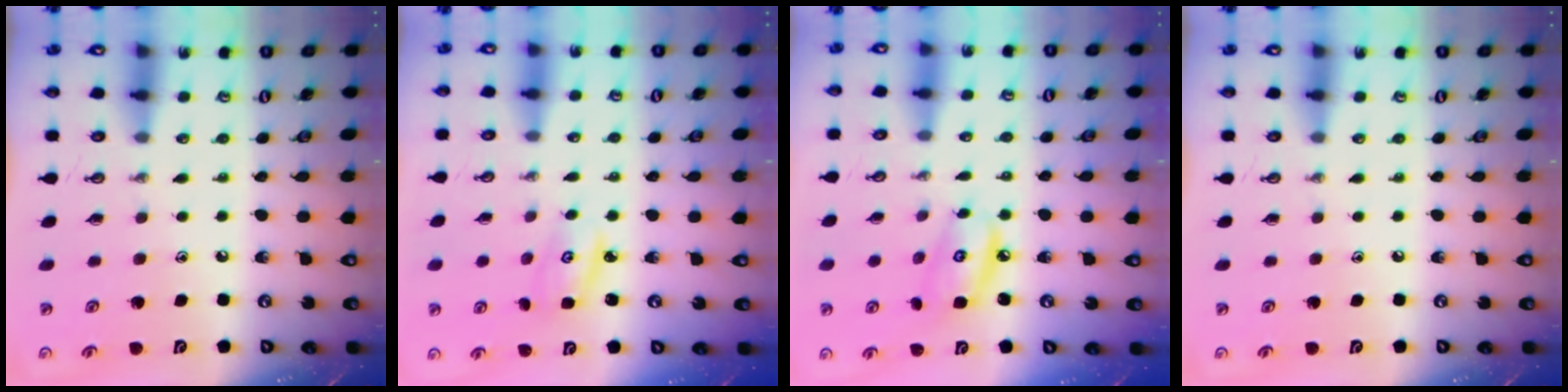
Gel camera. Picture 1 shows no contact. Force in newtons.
{"total": 2.4, "press": 2.4, "slide": 0.2}
{"total": 6.8, "press": 6.8, "slide": 0.5}
{"total": 0.0}